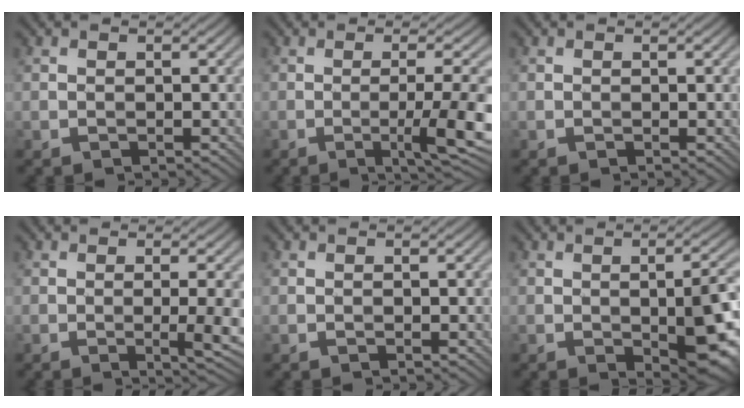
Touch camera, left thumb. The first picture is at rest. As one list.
[{"total": 7.9, "force": [-1.7, 1.2, 7.7], "torque": [-0.119, 0.000, -0.026]}, {"total": 0.0}, {"total": 4.2, "force": [-0.3, 0.6, 4.2], "torque": [-0.069, 0.000, -0.004]}, {"total": 0.0}, {"total": 8.3, "force": [-1.7, 3.1, 7.6], "torque": [-0.103, -0.008, -0.021]}]